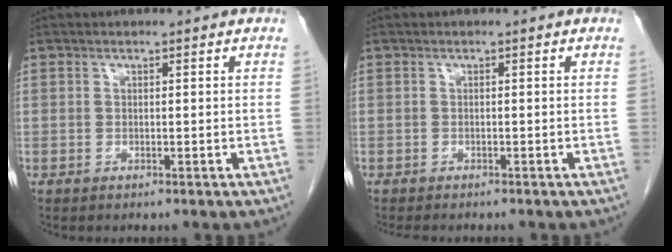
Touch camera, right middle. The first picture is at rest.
{"total": 3.2, "force": [-2.7, 0.9, 1.3], "torque": [-0.021, -0.007, -0.035]}